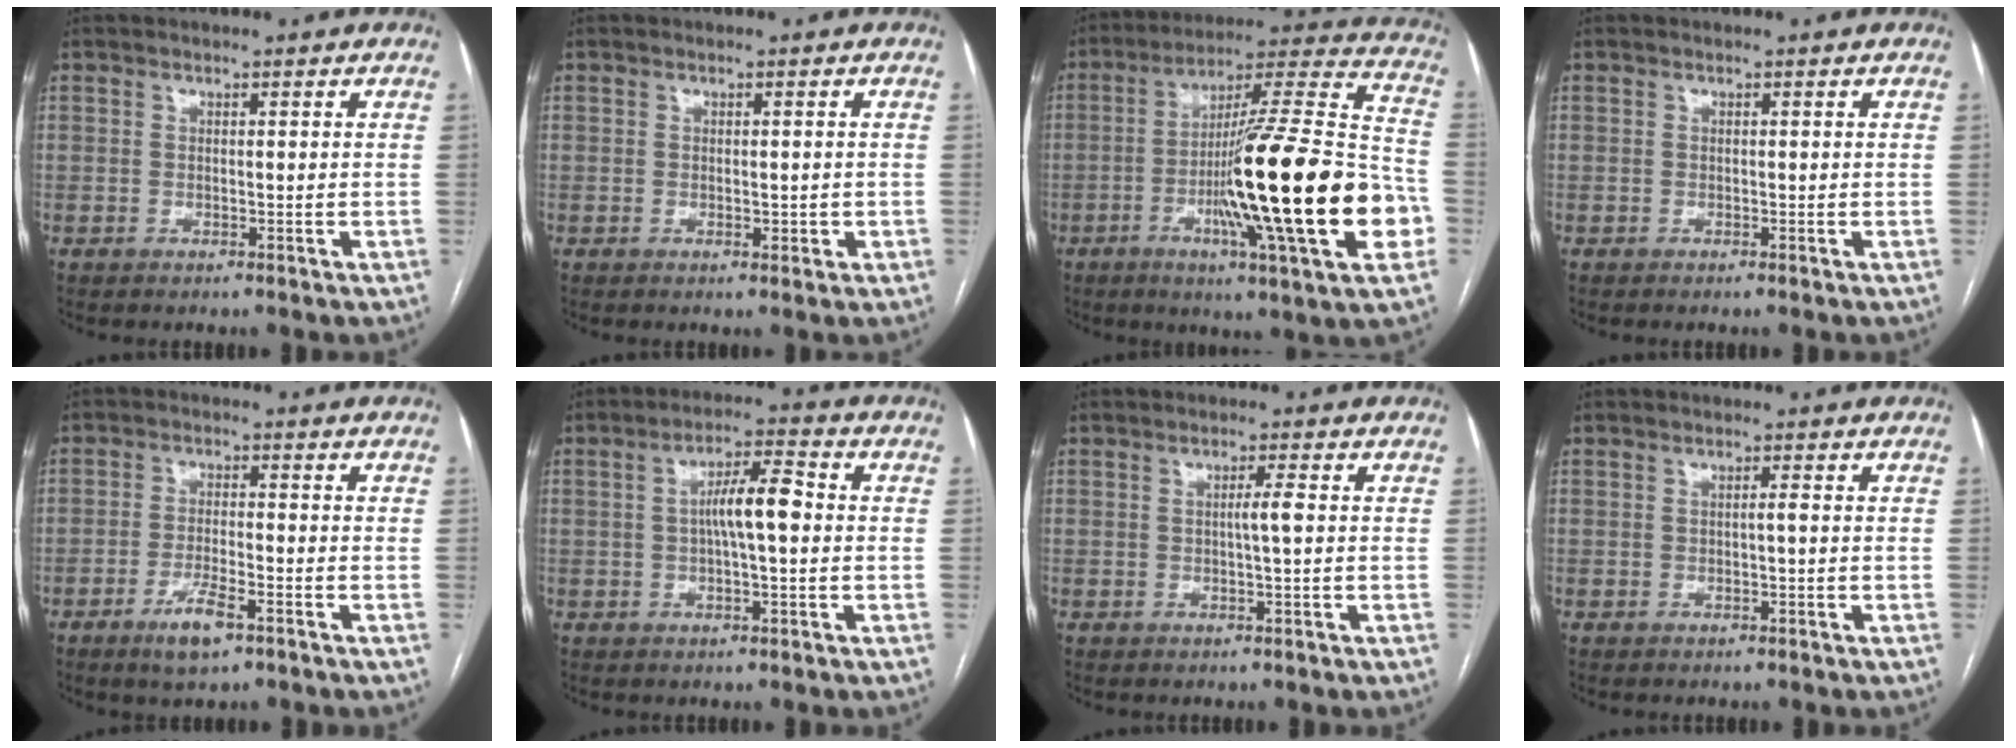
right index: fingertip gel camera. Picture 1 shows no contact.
{"total": 1.5, "force": [-0.3, 0.7, 1.3], "torque": [-0.020, 0.000, 0.000]}
{"total": 28.1, "force": [-6.9, 0.8, 27.2], "torque": [-0.378, -0.012, -0.120]}
{"total": 0.0}
{"total": 5.3, "force": [-3.2, 1.0, 4.0], "torque": [-0.078, -0.004, -0.055]}
{"total": 6.2, "force": [0.2, 0.8, 6.1], "torque": [-0.110, 0.015, 0.001]}
{"total": 2.0, "force": [0.0, -0.2, 2.0], "torque": [-0.033, 0.001, -0.001]}
{"total": 0.7, "force": [-0.1, -0.1, 0.7], "torque": [-0.009, 0.002, -0.002]}